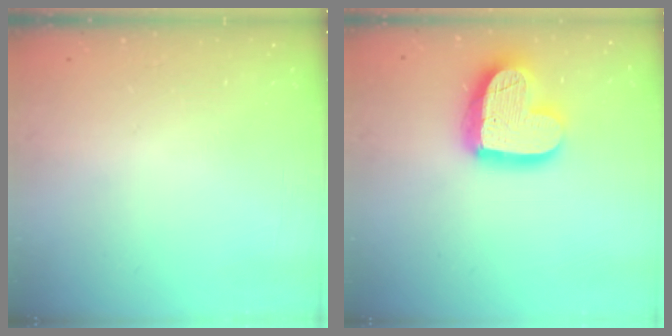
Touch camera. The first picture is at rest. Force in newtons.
{"total": 18.7, "press": 18.7, "slide": 1.4}